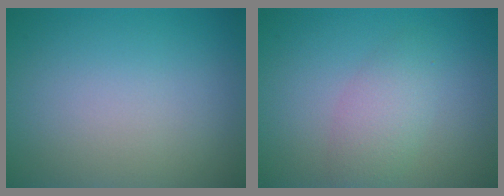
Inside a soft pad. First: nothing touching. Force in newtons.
{"total": 2.8, "press": 2.8, "slide": 0.1}